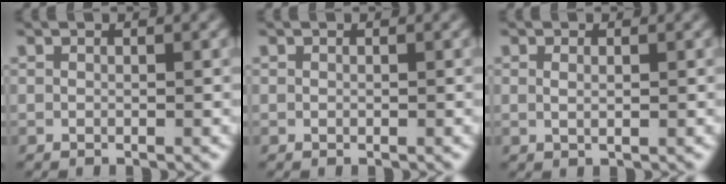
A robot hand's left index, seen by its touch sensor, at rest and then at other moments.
{"total": 0.0}
{"total": 0.8, "force": [0.2, -0.3, 0.8], "torque": [-0.016, -0.010, 0.011]}